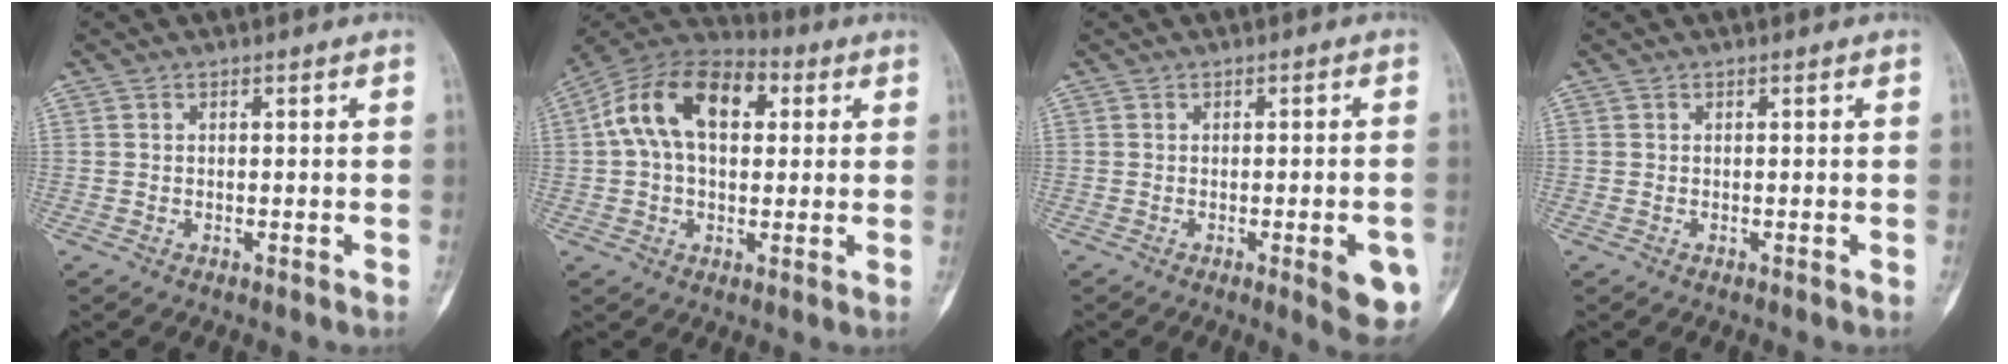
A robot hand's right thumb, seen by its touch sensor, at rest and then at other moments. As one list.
[{"total": 16.2, "force": [3.6, 10.1, 12.2], "torque": [-0.195, 0.029, 0.051]}, {"total": 7.5, "force": [-2.7, 1.7, 6.8], "torque": [-0.065, -0.002, -0.027]}, {"total": 0.0}]